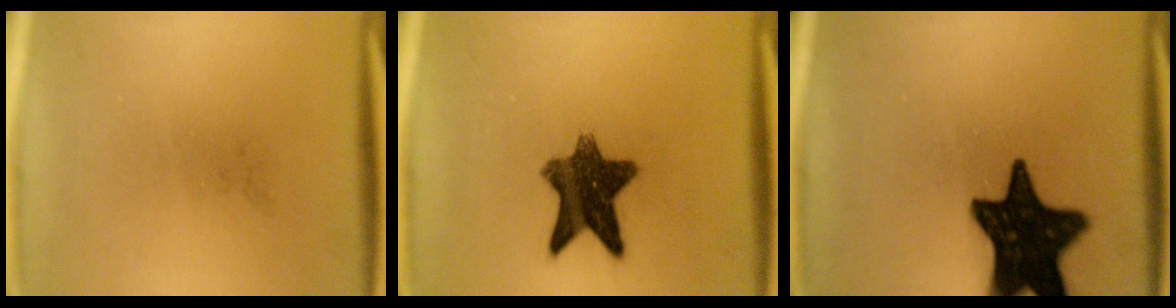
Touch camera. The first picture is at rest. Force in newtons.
{"total": 10.6}
{"total": 18.1}